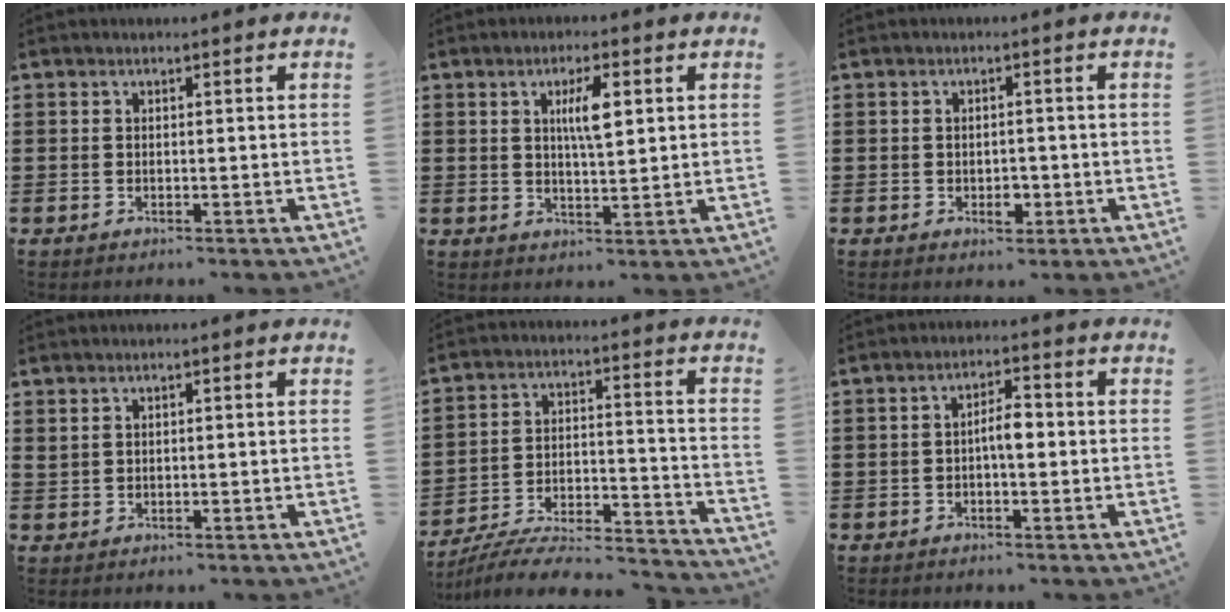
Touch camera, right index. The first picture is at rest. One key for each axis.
{"total": 5.0, "fx": 1.4, "fy": 1.3, "fz": 4.6, "tx": -0.087, "ty": 0.005, "tz": 0.018}
{"total": 2.8, "fx": -0.9, "fy": 1.6, "fz": 2.1, "tx": -0.038, "ty": 0.002, "tz": -0.015}
{"total": 0.9, "fx": 0.7, "fy": 0.4, "fz": 0.3, "tx": -0.008, "ty": 0.003, "tz": 0.013}
{"total": 7.1, "fx": -6.4, "fy": 1.0, "fz": 2.8, "tx": -0.050, "ty": 0.002, "tz": -0.127}
{"total": 3.3, "fx": -0.4, "fy": 1.0, "fz": 3.2, "tx": -0.058, "ty": 0.006, "tz": -0.009}